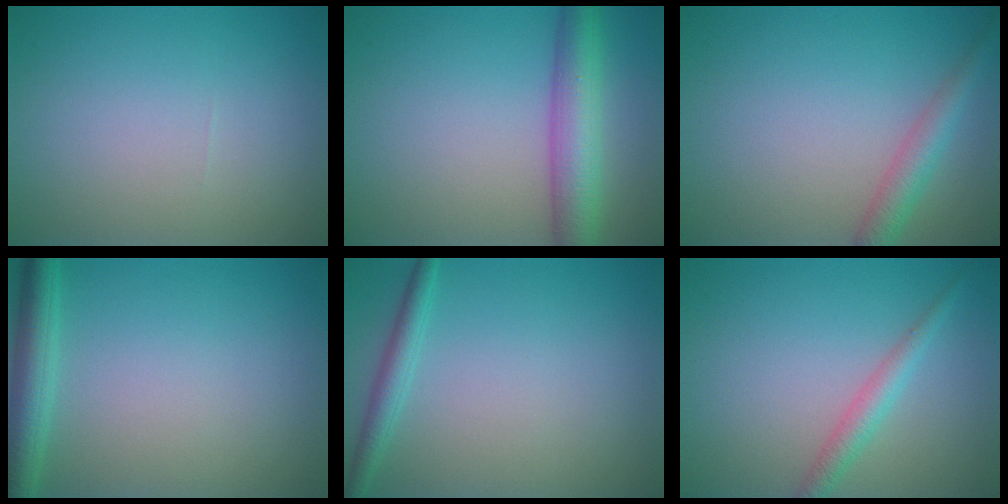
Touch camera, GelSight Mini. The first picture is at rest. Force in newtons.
{"total": 5.7, "press": 5.7, "slide": 0.2}
{"total": 2.8, "press": 2.8, "slide": 0.1}
{"total": 3.4, "press": 3.4, "slide": 0.2}
{"total": 2.0, "press": 2.0, "slide": 0.1}
{"total": 2.1, "press": 2.1, "slide": 0.1}